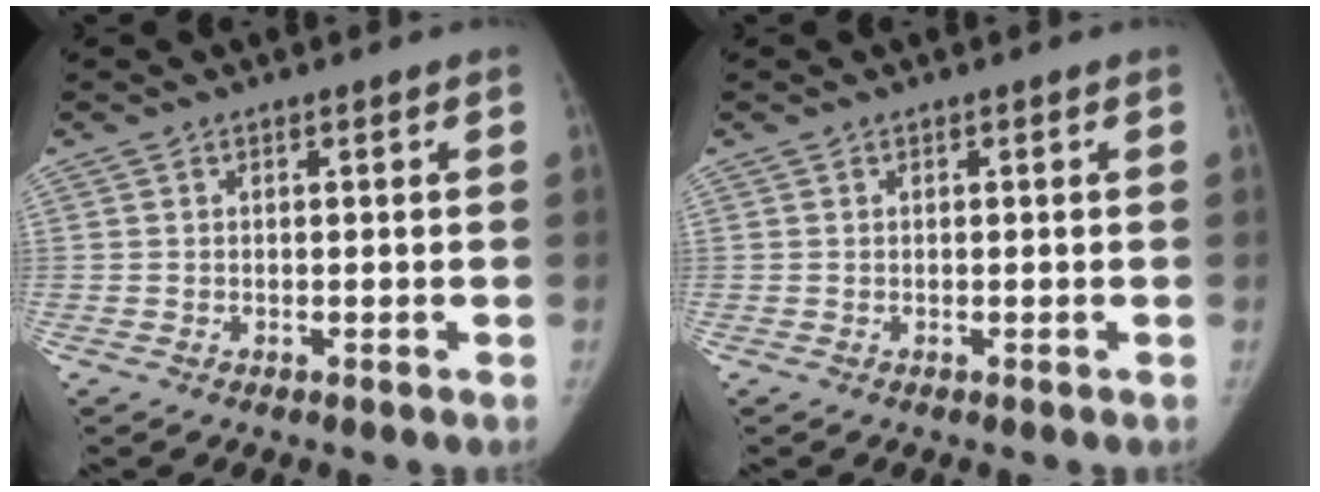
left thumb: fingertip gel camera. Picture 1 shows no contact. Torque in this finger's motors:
{"motor_torque": [-0.05, -0.17, -0.23, 0.23, 0.04]}